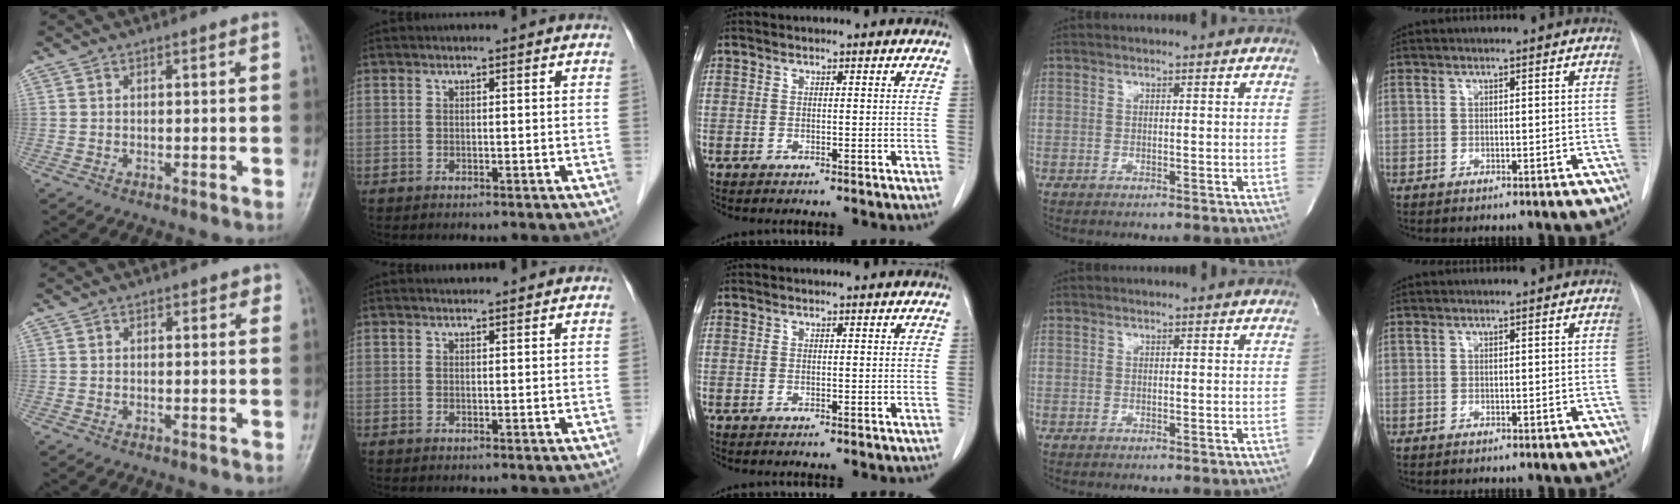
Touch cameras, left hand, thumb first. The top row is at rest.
{"thumb": {"total": 1.3, "force": [0.6, 1.0, 0.5], "torque": [0.013, 0.000, 0.002]}, "index": {"total": 1.4, "force": [1.3, 0.2, 0.3], "torque": [-0.010, 0.014, 0.022]}}